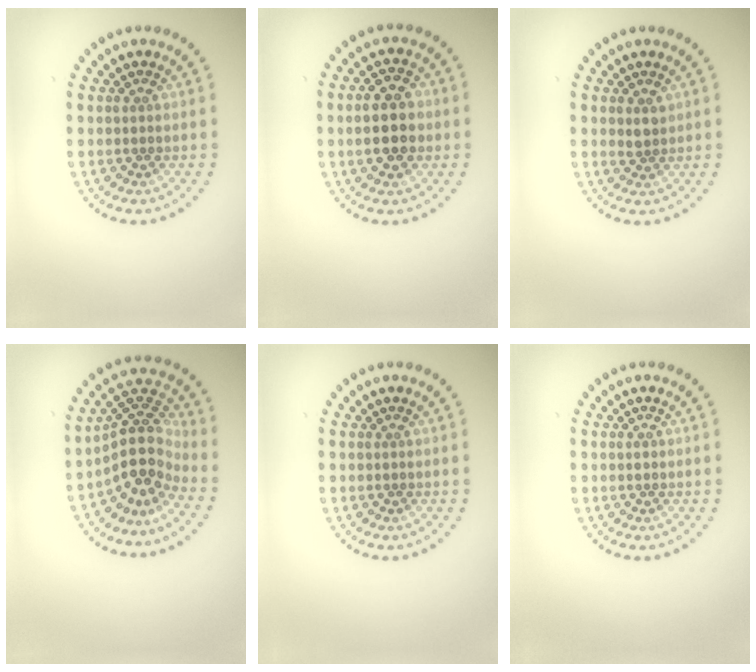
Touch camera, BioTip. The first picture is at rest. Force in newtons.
{"total": 4.9, "press": 4.9, "slide": 0.2}
{"total": 1.5, "press": 1.2, "slide": 0.8}
{"total": 4.9, "press": 3.7, "slide": 3.3}
{"total": 0.0}
{"total": 0.7, "press": 0.7, "slide": 0.1}